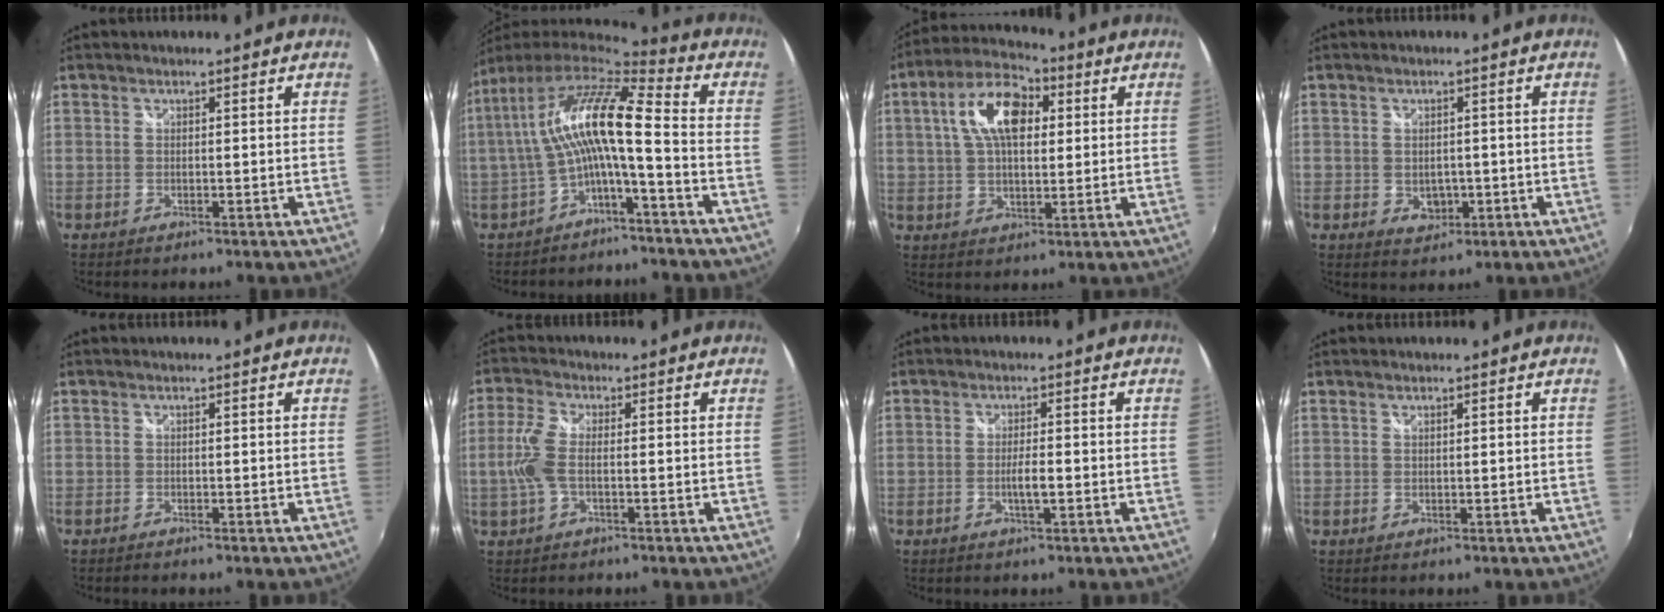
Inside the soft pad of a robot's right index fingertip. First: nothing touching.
{"total": 12.6, "force": [-0.3, 1.4, 12.5], "torque": [-0.241, 0.020, -0.010]}
{"total": 12.4, "force": [3.4, 6.5, 10.0], "torque": [-0.182, 0.030, 0.053]}
{"total": 3.4, "force": [-0.6, 2.9, 1.8], "torque": [-0.031, -0.002, -0.003]}
{"total": 0.0}
{"total": 5.9, "force": [-0.8, 2.1, 5.4], "torque": [-0.122, 0.004, -0.015]}
{"total": 2.6, "force": [-0.7, 0.3, 2.5], "torque": [-0.045, 0.000, -0.011]}
{"total": 0.6, "force": [0.5, -0.1, 0.3], "torque": [-0.004, 0.002, 0.008]}